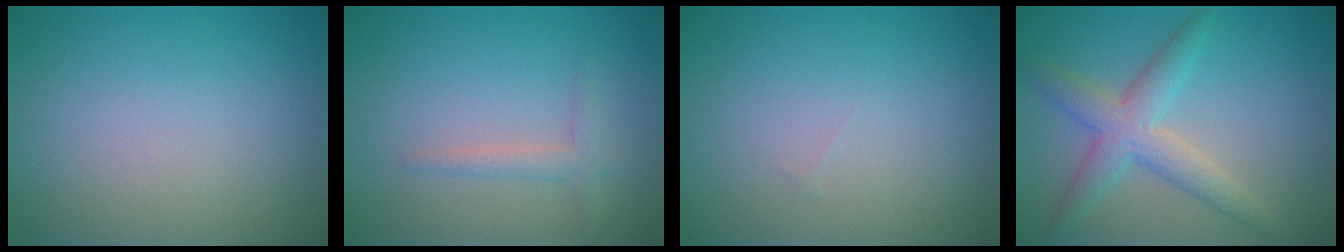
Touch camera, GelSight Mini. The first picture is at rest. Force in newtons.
{"total": 1.6, "press": 1.6, "slide": 0.1}
{"total": 0.0}
{"total": 4.3, "press": 4.3, "slide": 0.3}